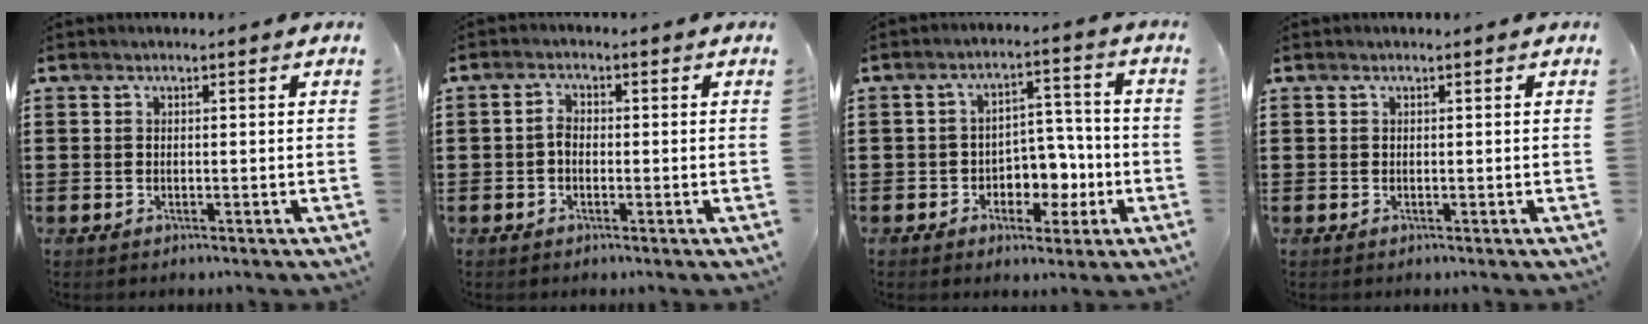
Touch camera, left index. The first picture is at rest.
{"total": 2.1, "force": [-0.4, 1.3, 1.7], "torque": [-0.042, 0.003, -0.012]}
{"total": 5.5, "force": [-1.8, 4.3, 2.9], "torque": [-0.053, 0.008, -0.037]}
{"total": 0.0}